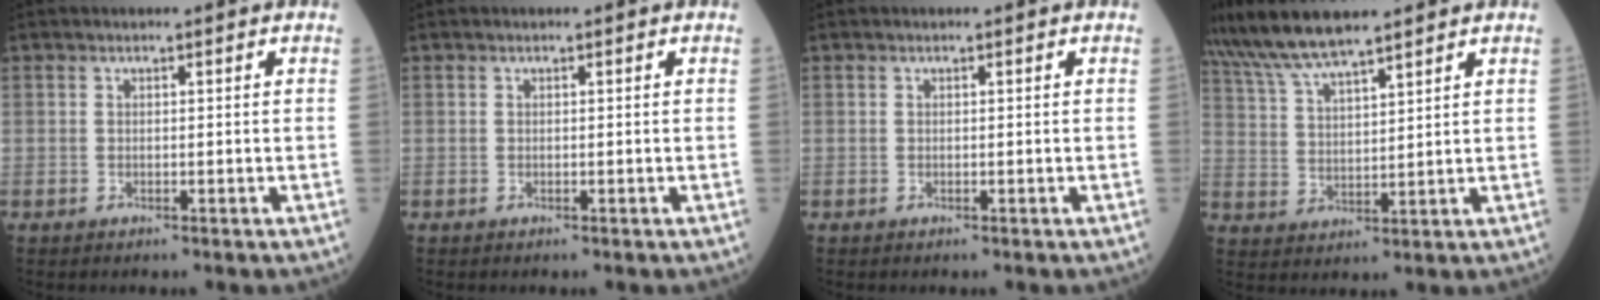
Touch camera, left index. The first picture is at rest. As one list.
[{"total": 0.0}, {"total": 0.0}, {"total": 8.9, "force": [7.7, 0.7, 4.3], "torque": [-0.096, 0.022, 0.152]}]